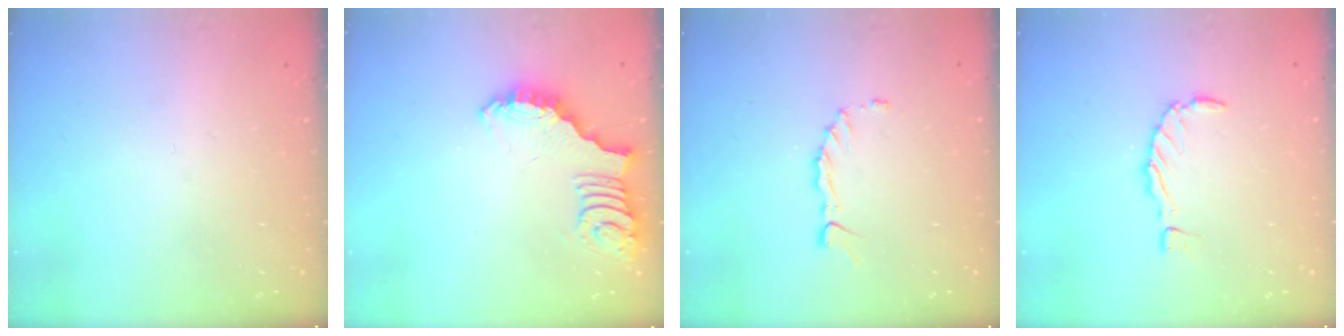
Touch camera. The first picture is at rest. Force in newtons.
{"total": 2.7, "press": 2.6, "slide": 0.5}
{"total": 1.3, "press": 1.3, "slide": 0.1}
{"total": 0.7, "press": 0.7, "slide": 0.2}